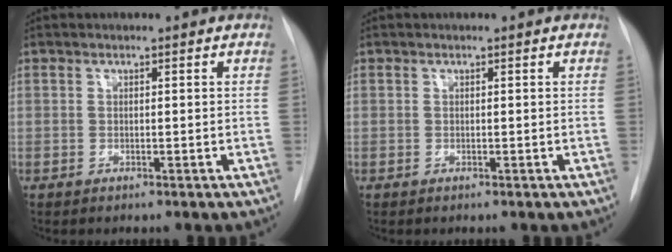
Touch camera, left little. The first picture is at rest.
{"total": 0.0}